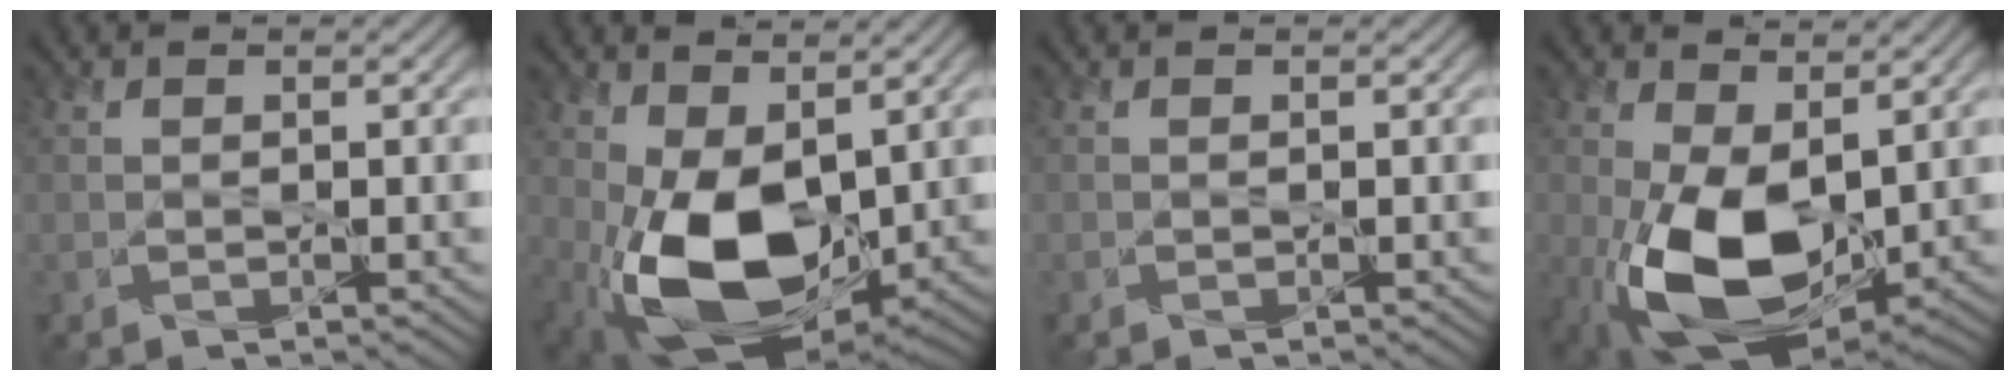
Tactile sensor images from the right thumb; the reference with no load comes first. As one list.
[{"total": 13.7, "force": [-0.4, 8.1, 11.0], "torque": [-0.229, -0.031, -0.010]}, {"total": 0.0}, {"total": 13.4, "force": [-1.6, 7.4, 11.1], "torque": [-0.235, -0.018, -0.036]}]